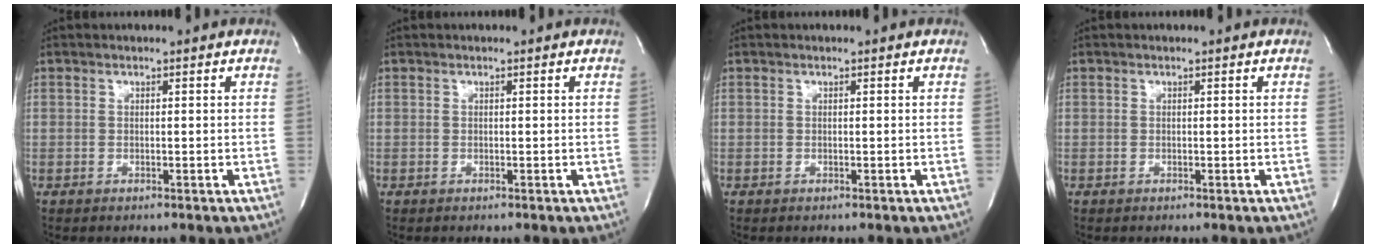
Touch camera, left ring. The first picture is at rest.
{"total": 0.0}
{"total": 0.0}
{"total": 0.0}